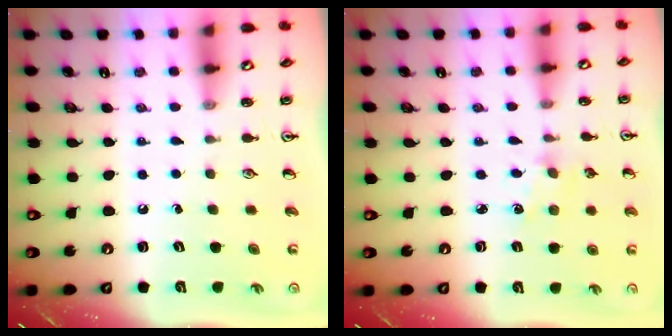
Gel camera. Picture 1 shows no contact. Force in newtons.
{"total": 1.7, "press": 1.7, "slide": 0.3}